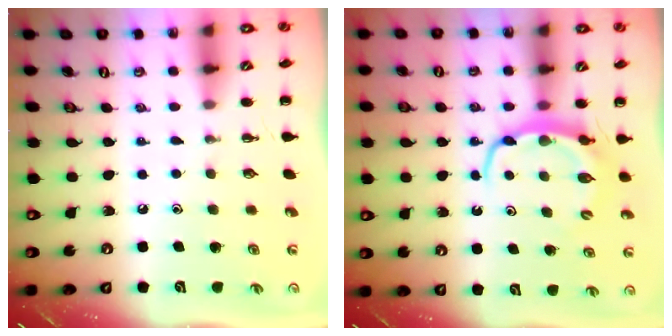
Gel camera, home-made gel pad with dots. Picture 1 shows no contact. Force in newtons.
{"total": 5.9, "press": 5.9, "slide": 0.4}